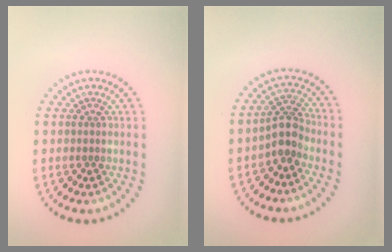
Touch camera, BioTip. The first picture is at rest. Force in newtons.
{"total": 2.6, "press": 2.1, "slide": 1.6}